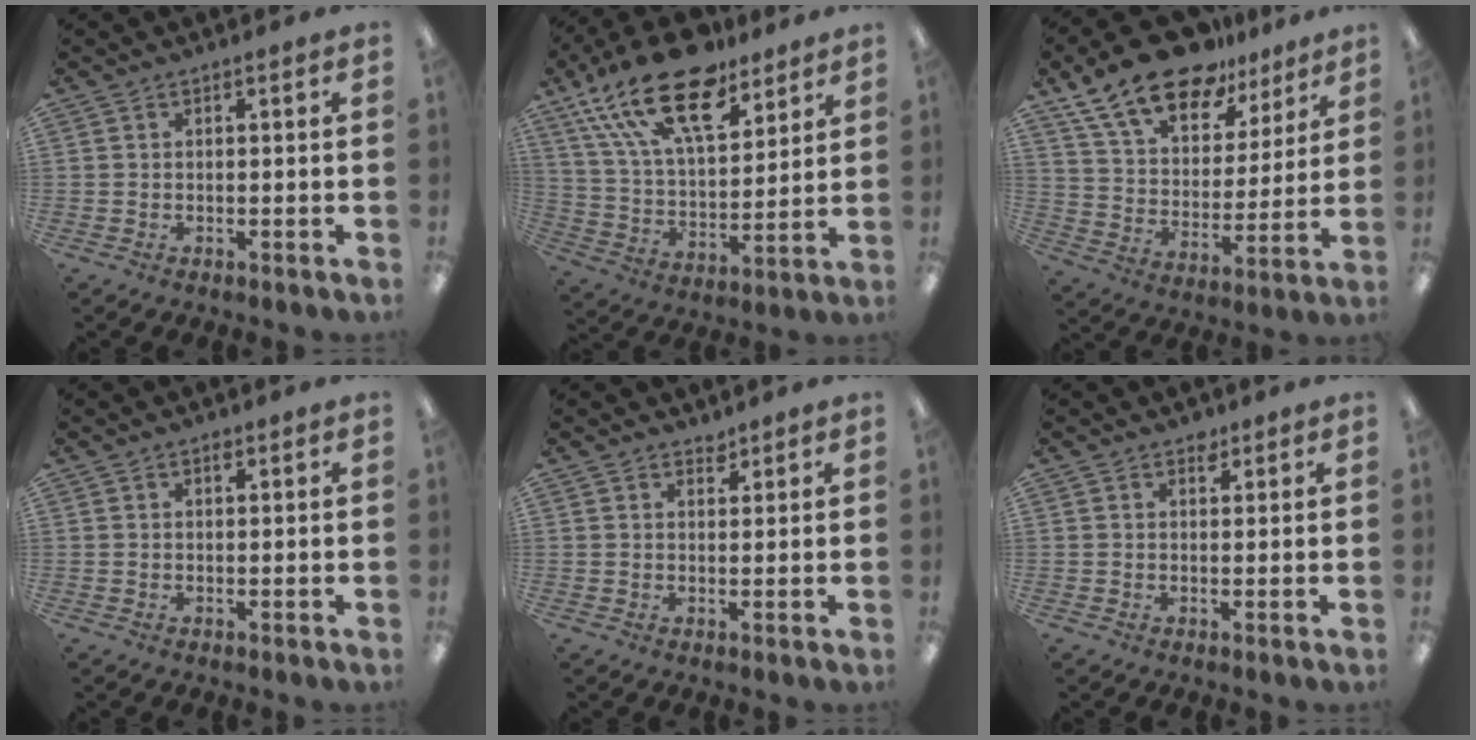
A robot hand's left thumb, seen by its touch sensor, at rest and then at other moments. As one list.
[{"total": 21.8, "force": [14.7, 9.6, 13.0], "torque": [-0.240, -0.080, 0.260]}, {"total": 19.0, "force": [13.6, 9.3, 9.5], "torque": [-0.175, -0.082, 0.243]}, {"total": 0.7, "force": [0.4, 0.5, 0.3], "torque": [0.003, -0.003, 0.006]}, {"total": 2.0, "force": [1.8, 0.8, 0.1], "torque": [0.014, -0.015, 0.031]}, {"total": 2.1, "force": [1.5, 1.2, 0.8], "torque": [0.009, -0.010, 0.022]}]